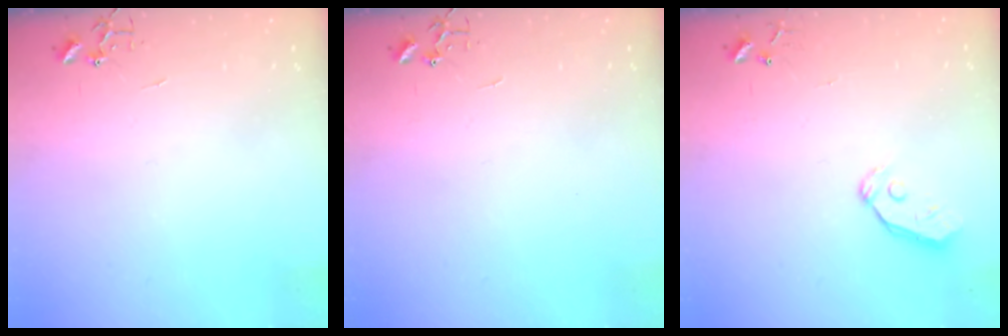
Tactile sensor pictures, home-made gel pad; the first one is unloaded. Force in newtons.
{"total": 0.0}
{"total": 4.4, "press": 4.4, "slide": 0.5}